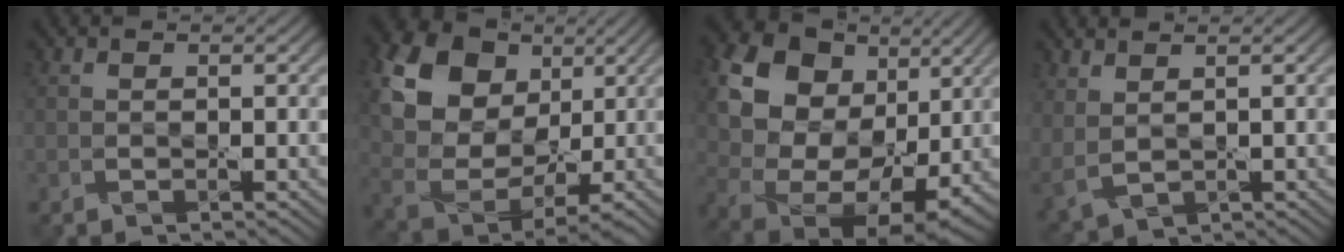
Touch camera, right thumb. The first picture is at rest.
{"total": 20.9, "force": [9.4, 15.2, 10.7], "torque": [-0.276, 0.047, 0.183]}
{"total": 22.0, "force": [9.0, 16.5, 11.4], "torque": [-0.262, 0.027, 0.172]}
{"total": 3.3, "force": [1.8, 1.6, 2.2], "torque": [-0.069, -0.003, 0.046]}